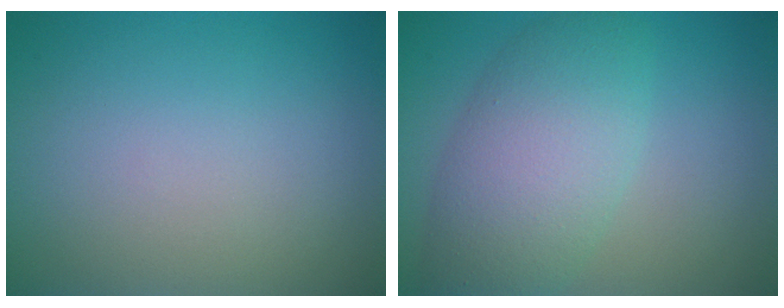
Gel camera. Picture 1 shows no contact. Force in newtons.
{"total": 6.7, "press": 6.7, "slide": 0.3}